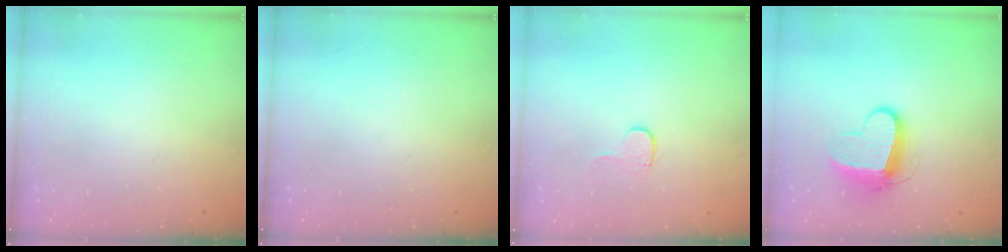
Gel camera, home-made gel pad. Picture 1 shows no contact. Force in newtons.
{"total": 0.0}
{"total": 4.1, "press": 4.1, "slide": 0.4}
{"total": 10.9, "press": 10.8, "slide": 0.6}